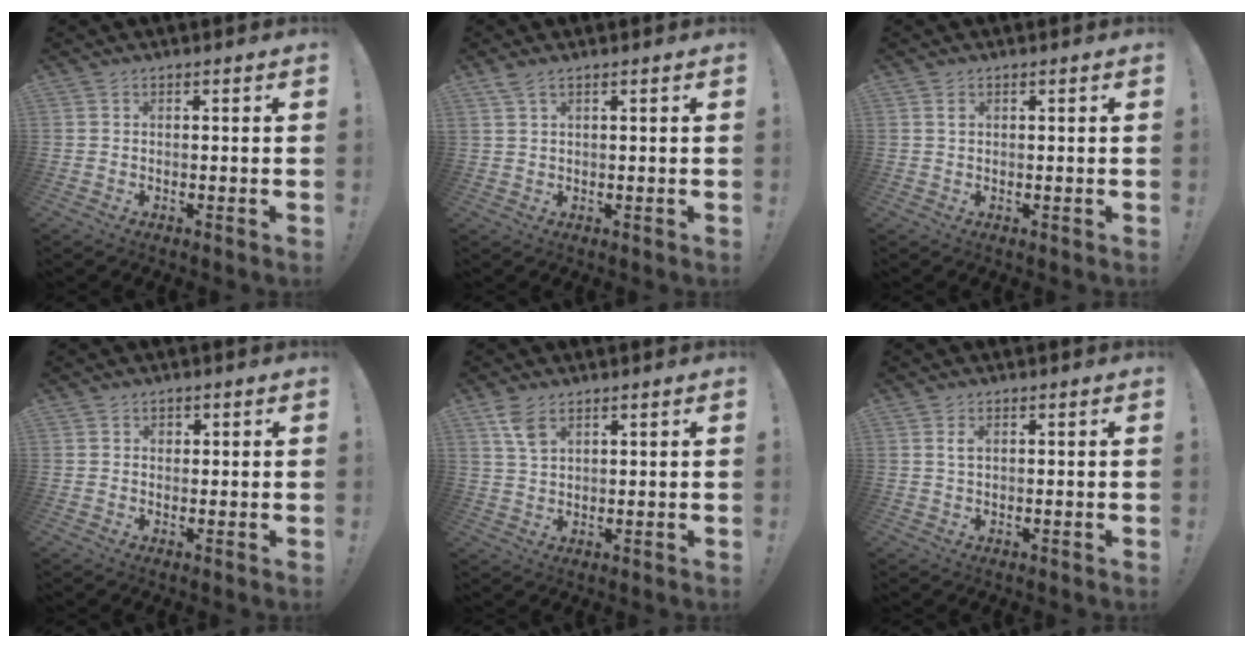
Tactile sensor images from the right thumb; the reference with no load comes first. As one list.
[{"total": 2.8, "force": [1.7, 0.8, 2.1], "torque": [-0.044, -0.003, 0.033]}, {"total": 1.0, "force": [0.4, 0.6, 0.6], "torque": [-0.014, 0.003, 0.007]}, {"total": 1.2, "force": [0.5, 1.1, 0.3], "torque": [0.003, -0.002, 0.007]}, {"total": 5.7, "force": [3.3, 2.8, 3.7], "torque": [-0.061, -0.014, 0.062]}, {"total": 1.8, "force": [0.7, 0.7, 1.5], "torque": [-0.015, -0.005, 0.009]}]